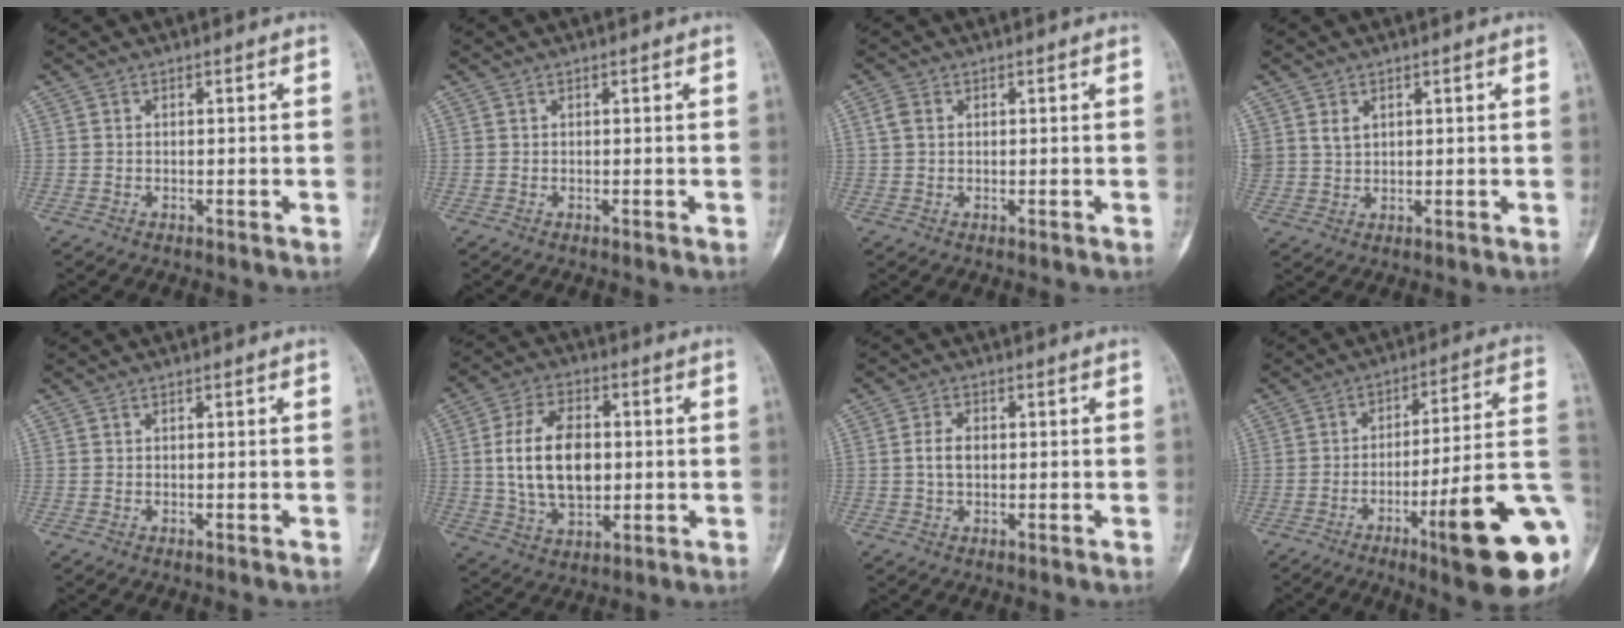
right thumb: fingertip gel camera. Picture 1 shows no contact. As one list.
[{"total": 0.0}, {"total": 2.4, "force": [0.7, 1.7, 1.5], "torque": [-0.033, 0.005, 0.016]}, {"total": 3.3, "force": [1.6, 2.4, 1.7], "torque": [-0.026, -0.008, 0.040]}, {"total": 0.0}, {"total": 14.5, "force": [0.9, 8.9, 11.4], "torque": [-0.191, 0.003, 0.020]}, {"total": 3.6, "force": [0.1, 2.3, 2.8], "torque": [-0.054, 0.006, 0.001]}, {"total": 20.5, "force": [-7.2, 2.8, 19.0], "torque": [-0.219, 0.024, -0.102]}]